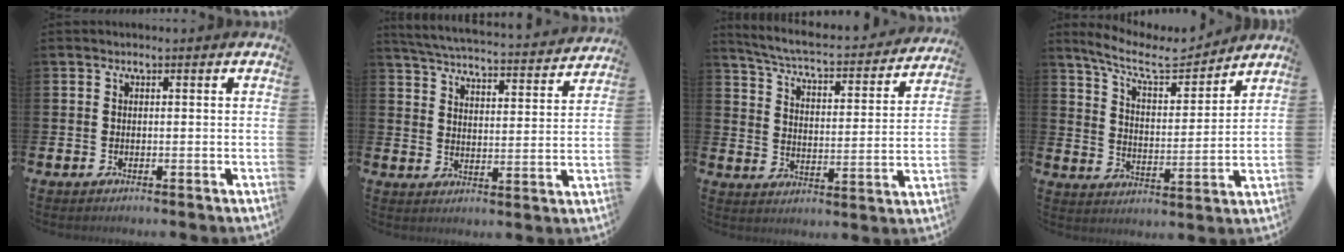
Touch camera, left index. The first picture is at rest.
{"total": 5.1, "force": [5.0, 0.3, 1.0], "torque": [-0.049, -0.042, 0.083]}
{"total": 5.6, "force": [5.1, 0.7, 2.3], "torque": [-0.075, -0.040, 0.080]}
{"total": 8.5, "force": [7.6, 2.3, 3.2], "torque": [-0.090, -0.044, 0.131]}